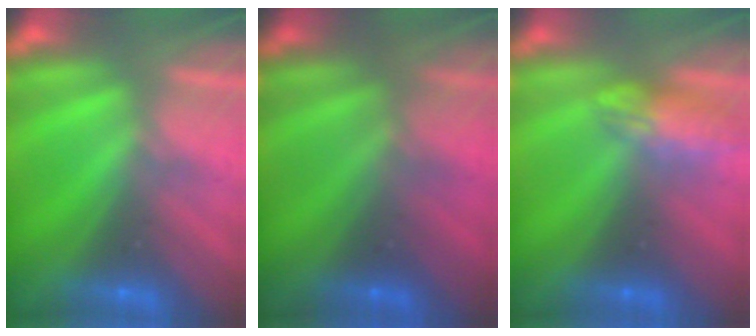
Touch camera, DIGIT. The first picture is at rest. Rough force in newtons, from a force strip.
{"total": 1.9}
{"total": 2.4}